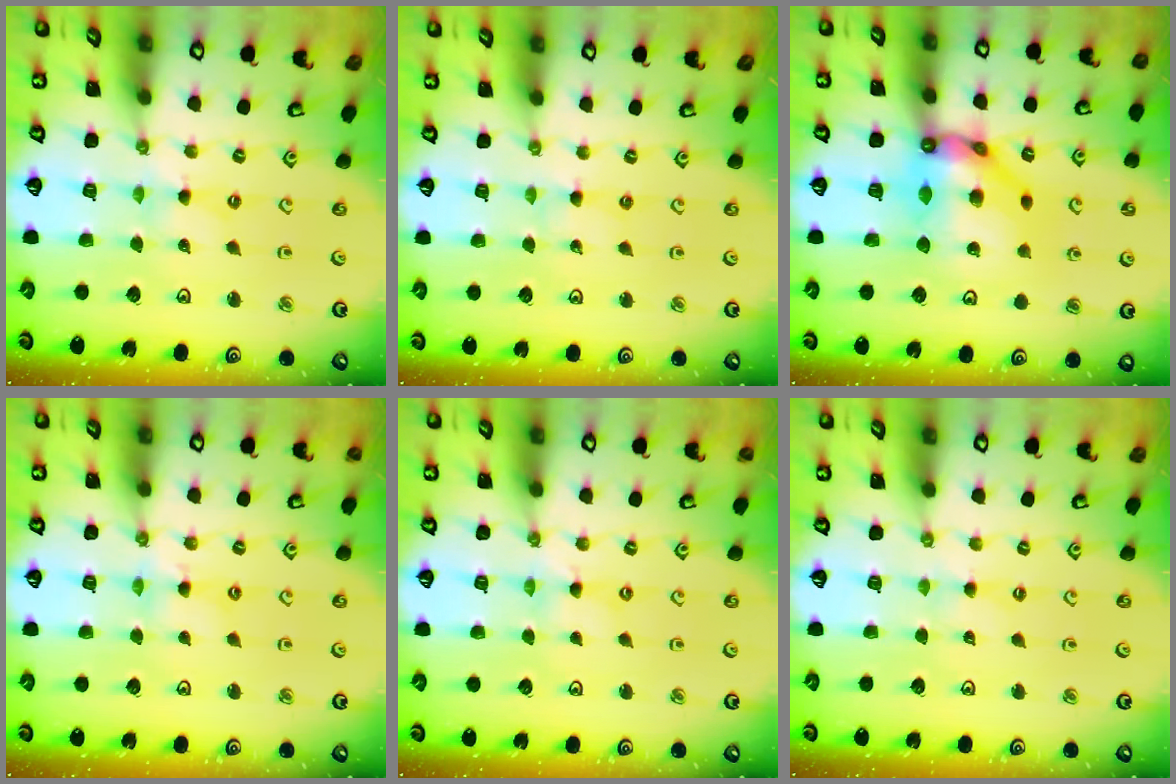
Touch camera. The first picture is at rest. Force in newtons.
{"total": 1.2, "press": 1.2, "slide": 0.2}
{"total": 12.9, "press": 12.8, "slide": 1.3}
{"total": 2.3, "press": 2.3, "slide": 0.3}
{"total": 0.7, "press": 0.7, "slide": 0.1}
{"total": 0.0}